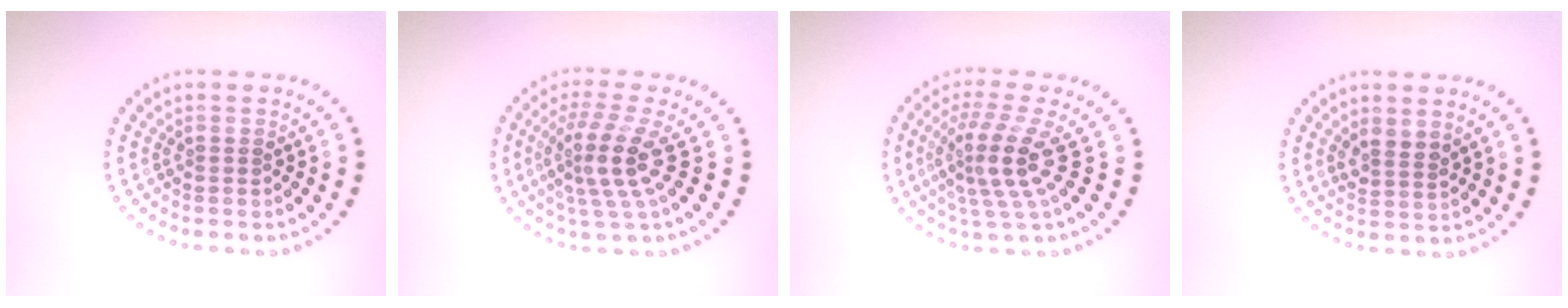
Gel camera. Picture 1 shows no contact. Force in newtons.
{"total": 4.1, "press": 3.1, "slide": 2.6}
{"total": 4.2, "press": 3.1, "slide": 2.9}
{"total": 1.8, "press": 1.4, "slide": 1.1}